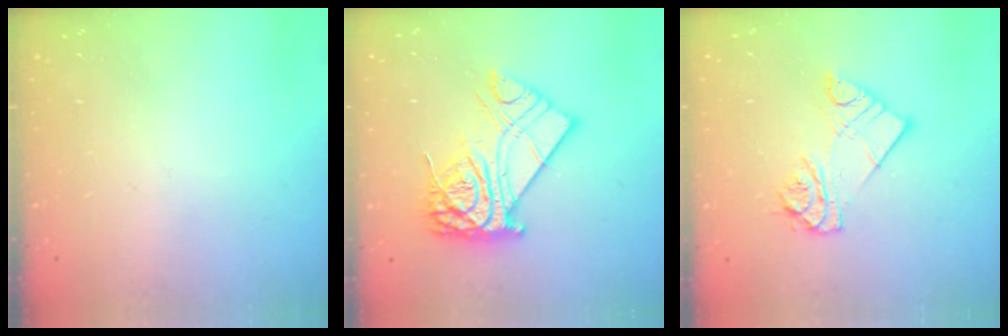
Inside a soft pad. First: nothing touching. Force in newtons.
{"total": 15.8, "press": 15.7, "slide": 1.3}
{"total": 9.8, "press": 9.8, "slide": 0.7}